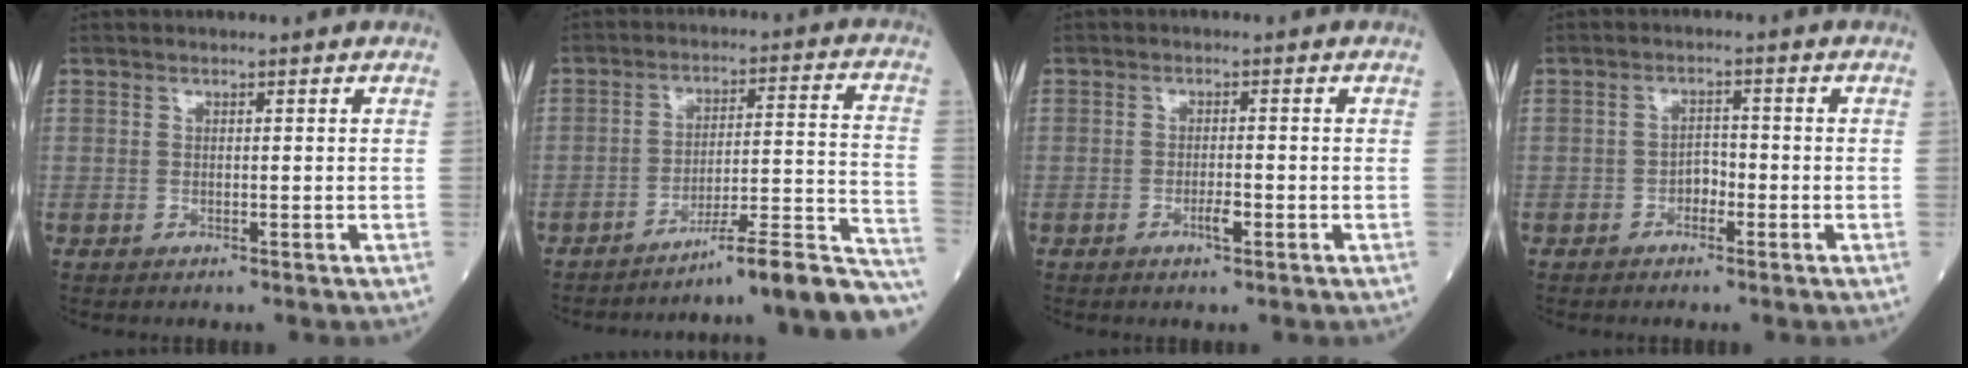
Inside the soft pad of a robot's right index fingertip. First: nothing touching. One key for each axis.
{"total": 18.5, "fx": -16.7, "fy": -0.9, "fz": 7.9, "tx": -0.057, "ty": 0.025, "tz": -0.232}
{"total": 2.0, "fx": -1.0, "fy": 0.4, "fz": 1.7, "tx": -0.029, "ty": 0.001, "tz": -0.017}
{"total": 2.1, "fx": -1.1, "fy": 1.2, "fz": 1.2, "tx": -0.014, "ty": 0.007, "tz": -0.022}